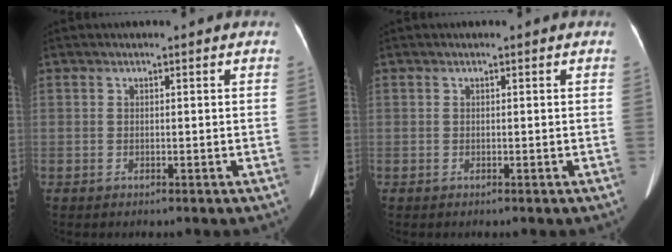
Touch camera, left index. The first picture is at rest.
{"total": 0.0}